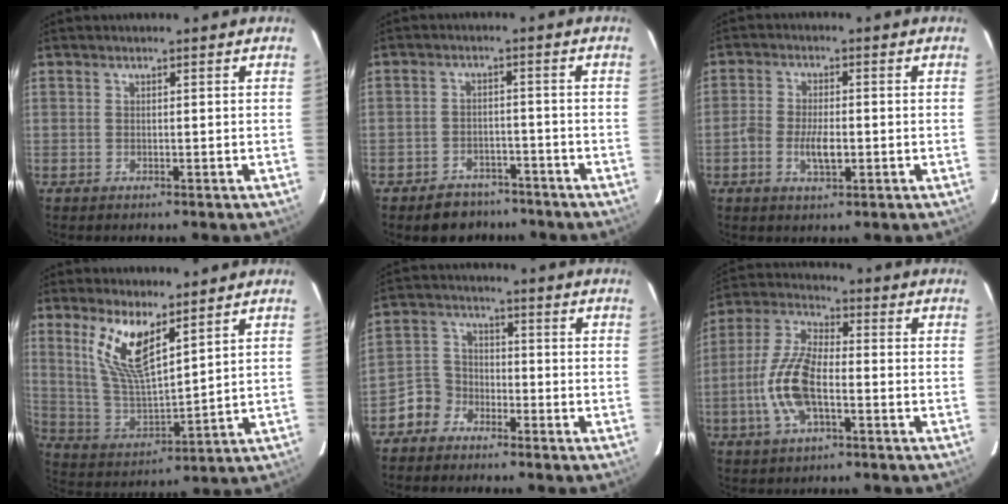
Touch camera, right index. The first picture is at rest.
{"total": 7.8, "force": [-6.3, 4.4, 1.5], "torque": [-0.048, 0.018, -0.081]}
{"total": 5.4, "force": [-1.7, 2.4, 4.6], "torque": [-0.098, 0.000, -0.032]}
{"total": 11.7, "force": [6.8, 3.5, 8.9], "torque": [-0.182, -0.002, 0.144]}
{"total": 5.6, "force": [-3.9, 4.1, 0.6], "torque": [-0.016, 0.025, -0.083]}
{"total": 12.1, "force": [-3.2, 5.1, 10.5], "torque": [-0.229, 0.005, -0.066]}